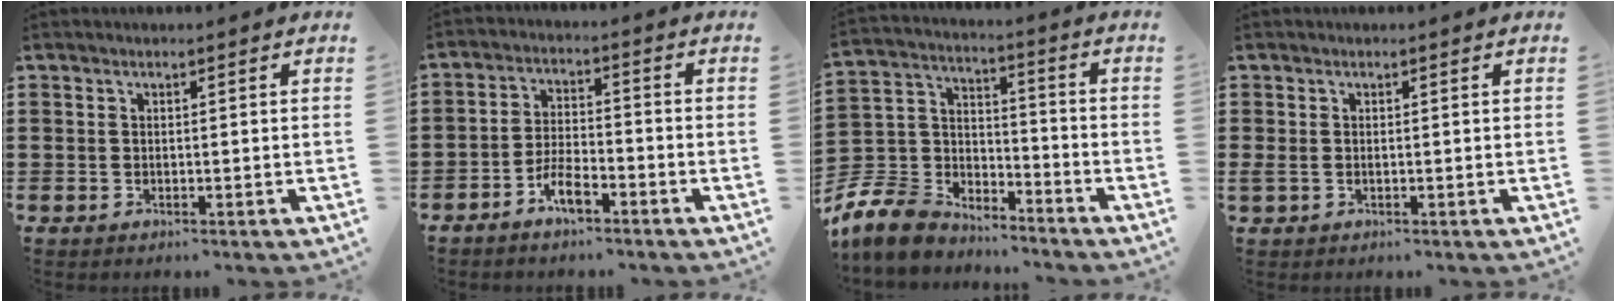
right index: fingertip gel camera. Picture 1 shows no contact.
{"total": 4.7, "force": [-3.2, 1.5, 3.0], "torque": [-0.073, 0.003, -0.064]}
{"total": 8.1, "force": [-7.2, 3.4, 1.6], "torque": [-0.076, 0.004, -0.152]}
{"total": 0.7, "force": [-0.1, 0.2, 0.6], "torque": [-0.014, -0.001, -0.001]}